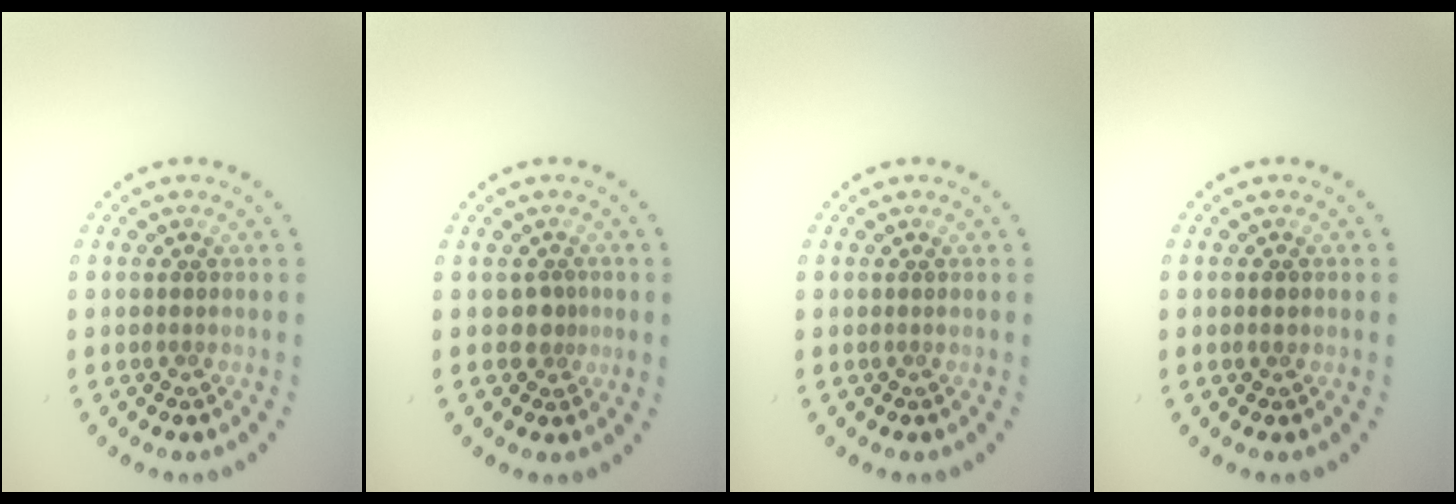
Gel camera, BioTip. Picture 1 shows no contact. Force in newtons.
{"total": 1.2, "press": 0.8, "slide": 0.9}
{"total": 0.0}
{"total": 1.0, "press": 1.0, "slide": 0.1}